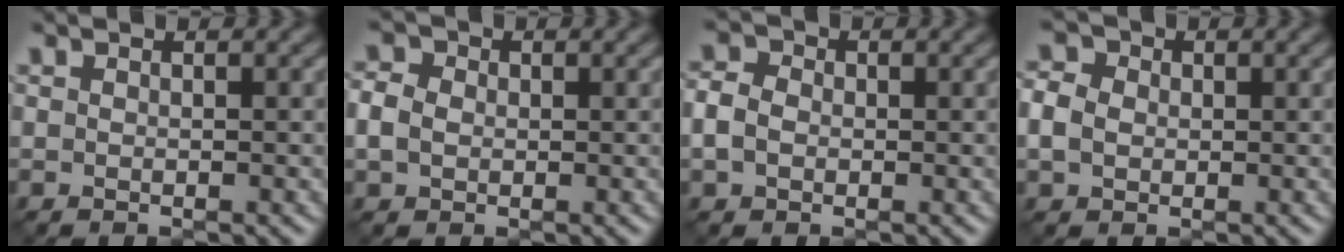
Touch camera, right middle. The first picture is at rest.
{"total": 2.7, "force": [0.1, 2.3, 1.4], "torque": [-0.041, 0.004, 0.000]}
{"total": 2.6, "force": [-0.2, 2.1, 1.5], "torque": [-0.035, 0.002, -0.011]}
{"total": 3.2, "force": [0.2, 2.7, 1.7], "torque": [-0.047, 0.007, -0.001]}